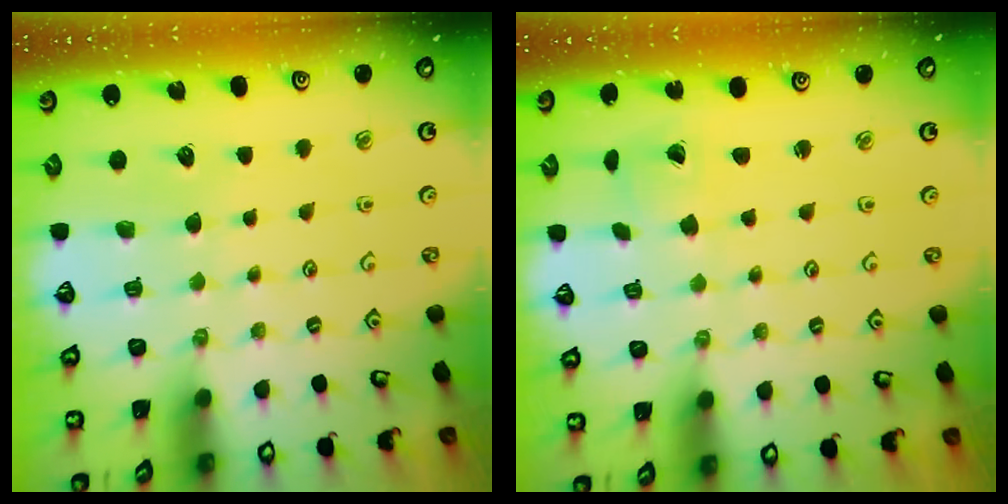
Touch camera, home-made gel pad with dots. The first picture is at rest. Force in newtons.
{"total": 1.8, "press": 1.8, "slide": 0.2}